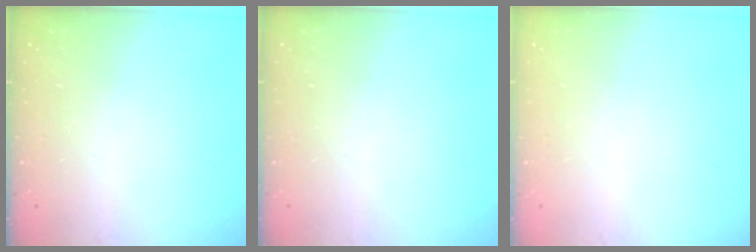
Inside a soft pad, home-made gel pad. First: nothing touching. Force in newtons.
{"total": 0.0}
{"total": 0.0}